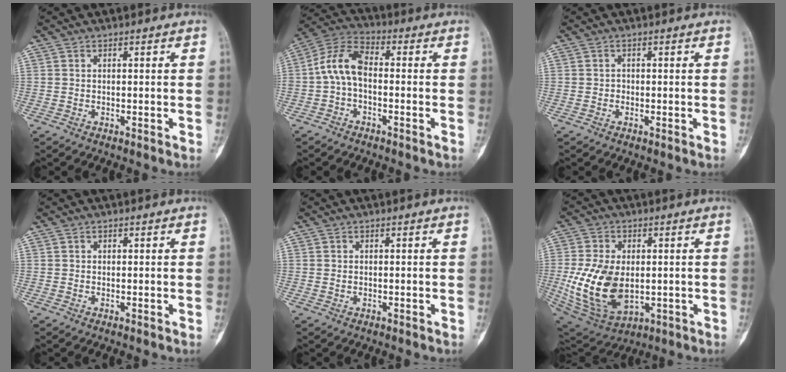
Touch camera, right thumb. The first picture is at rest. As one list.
[{"total": 8.5, "force": [-0.8, 4.8, 7.0], "torque": [-0.135, 0.031, -0.030]}, {"total": 0.6, "force": [-0.1, 0.6, 0.2], "torque": [0.002, 0.003, -0.003]}, {"total": 0.0}, {"total": 0.6, "force": [0.1, 0.5, 0.4], "torque": [-0.006, 0.001, 0.003]}, {"total": 16.8, "force": [-1.1, 10.6, 13.1], "torque": [-0.244, -0.011, 0.005]}]